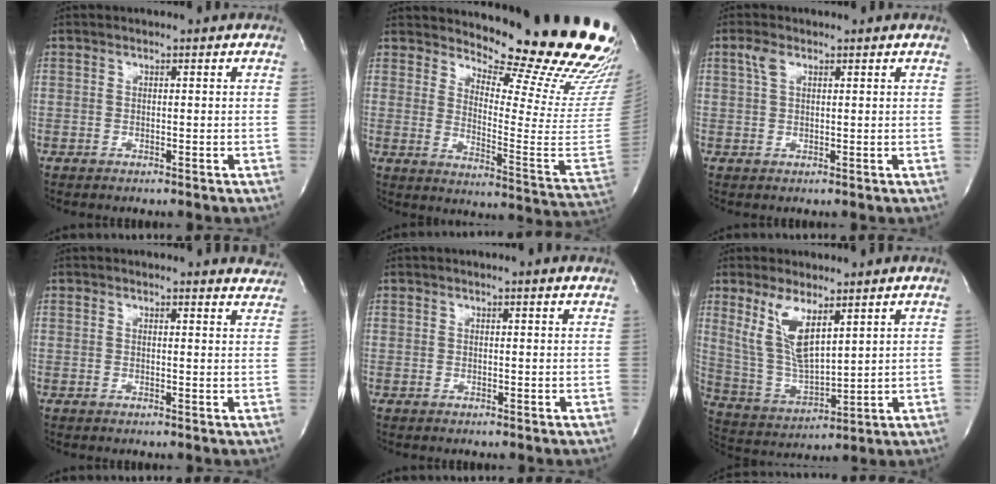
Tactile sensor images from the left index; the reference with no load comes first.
{"total": 23.9, "force": [21.1, 2.9, 10.8], "torque": [-0.153, -0.137, 0.251]}
{"total": 2.1, "force": [1.2, 0.8, 1.5], "torque": [-0.043, 0.011, 0.028]}
{"total": 5.2, "force": [5.2, 0.8, 0.3], "torque": [0.007, -0.025, 0.028]}
{"total": 1.4, "force": [1.3, -0.2, 0.5], "torque": [-0.019, 0.002, 0.013]}
{"total": 9.3, "force": [5.0, 2.6, 7.4], "torque": [-0.160, -0.005, 0.111]}